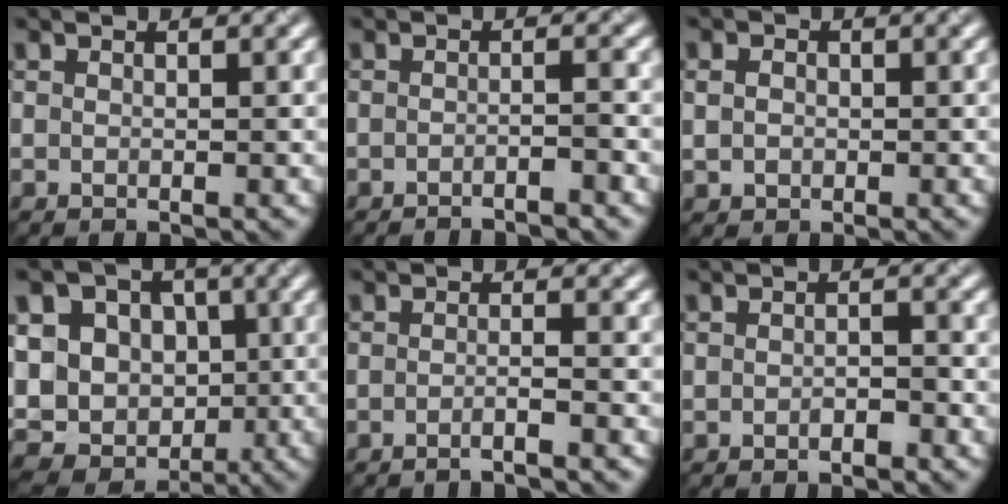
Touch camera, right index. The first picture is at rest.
{"total": 2.3, "force": [-1.6, 0.4, 1.6], "torque": [-0.012, 0.000, -0.034]}
{"total": 1.8, "force": [0.1, 1.6, 0.9], "torque": [-0.015, -0.001, 0.001]}
{"total": 16.4, "force": [0.6, 14.6, 7.4], "torque": [-0.156, 0.014, -0.006]}
{"total": 1.7, "force": [-0.9, 0.3, 1.4], "torque": [-0.012, -0.003, -0.027]}
{"total": 1.4, "force": [-0.7, 0.4, 1.1], "torque": [-0.017, 0.000, -0.012]}